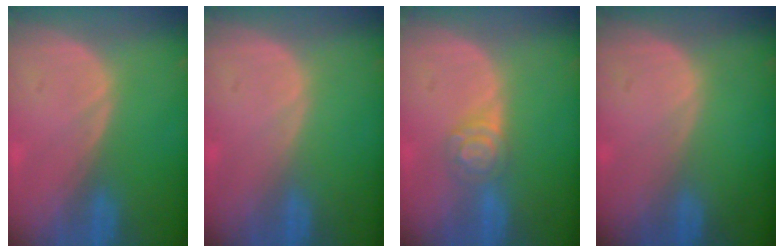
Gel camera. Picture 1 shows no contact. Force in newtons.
{"total": 0.0}
{"total": 4.3, "press": 3.9, "slide": 1.7}
{"total": 0.0}